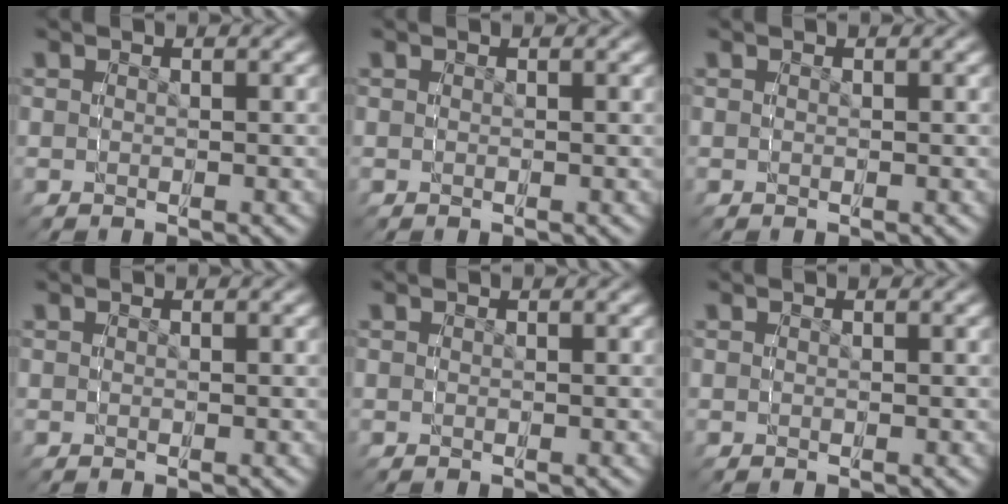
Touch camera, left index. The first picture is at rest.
{"total": 0.0}
{"total": 0.0}
{"total": 0.0}
{"total": 0.0}
{"total": 0.0}